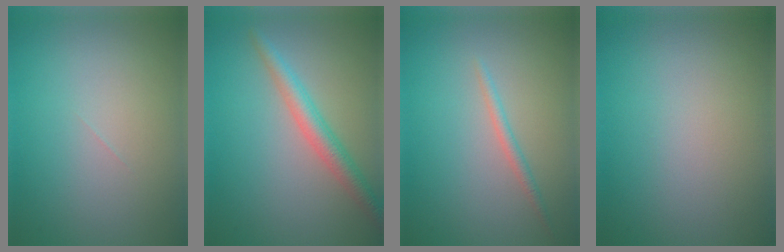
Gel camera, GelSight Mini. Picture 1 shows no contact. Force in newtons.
{"total": 3.2, "press": 3.2, "slide": 0.1}
{"total": 1.2, "press": 1.2, "slide": 0.0}
{"total": 0.0}